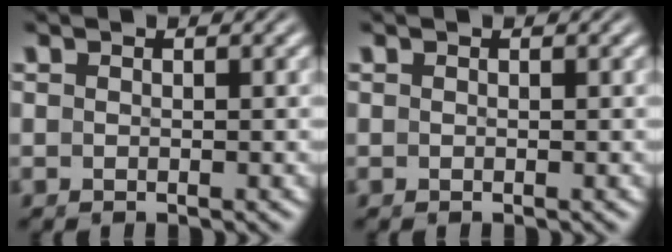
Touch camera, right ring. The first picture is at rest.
{"total": 0.0}